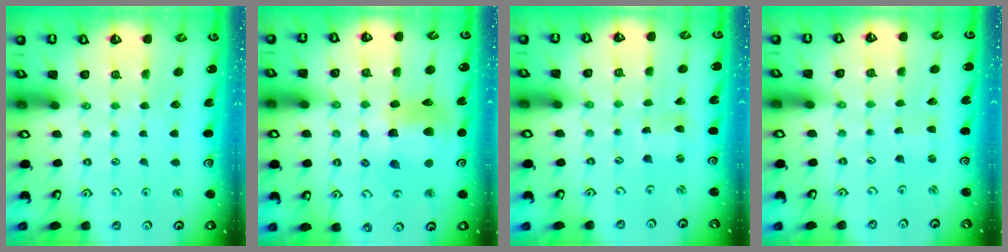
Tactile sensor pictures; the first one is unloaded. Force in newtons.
{"total": 15.2, "press": 15.0, "slide": 2.4}
{"total": 0.6, "press": 0.6, "slide": 0.2}
{"total": 1.0, "press": 1.0, "slide": 0.2}